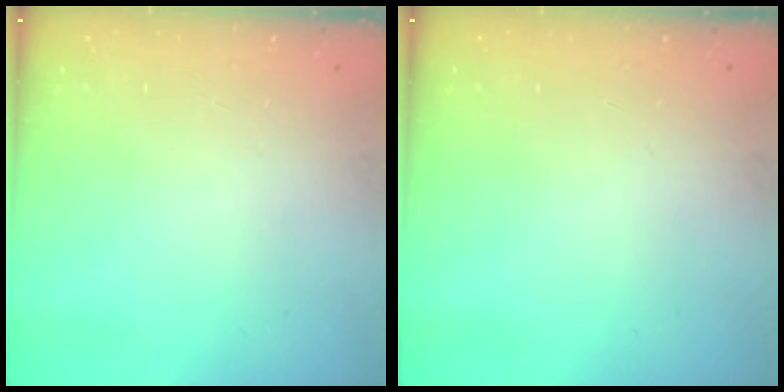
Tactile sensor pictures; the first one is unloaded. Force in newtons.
{"total": 0.0}